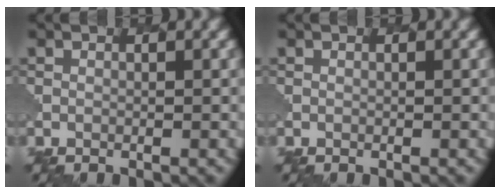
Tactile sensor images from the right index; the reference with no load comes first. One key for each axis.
{"total": 0.0}